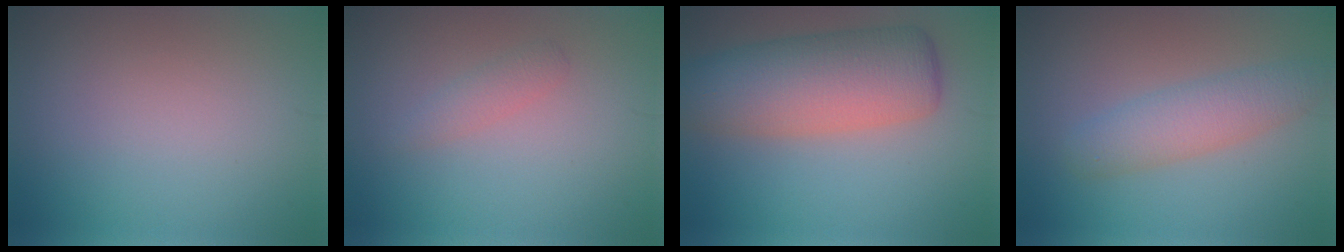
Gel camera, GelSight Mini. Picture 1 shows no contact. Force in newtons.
{"total": 1.3, "press": 1.3, "slide": 0.1}
{"total": 8.2, "press": 8.2, "slide": 0.3}
{"total": 3.7, "press": 3.7, "slide": 0.1}